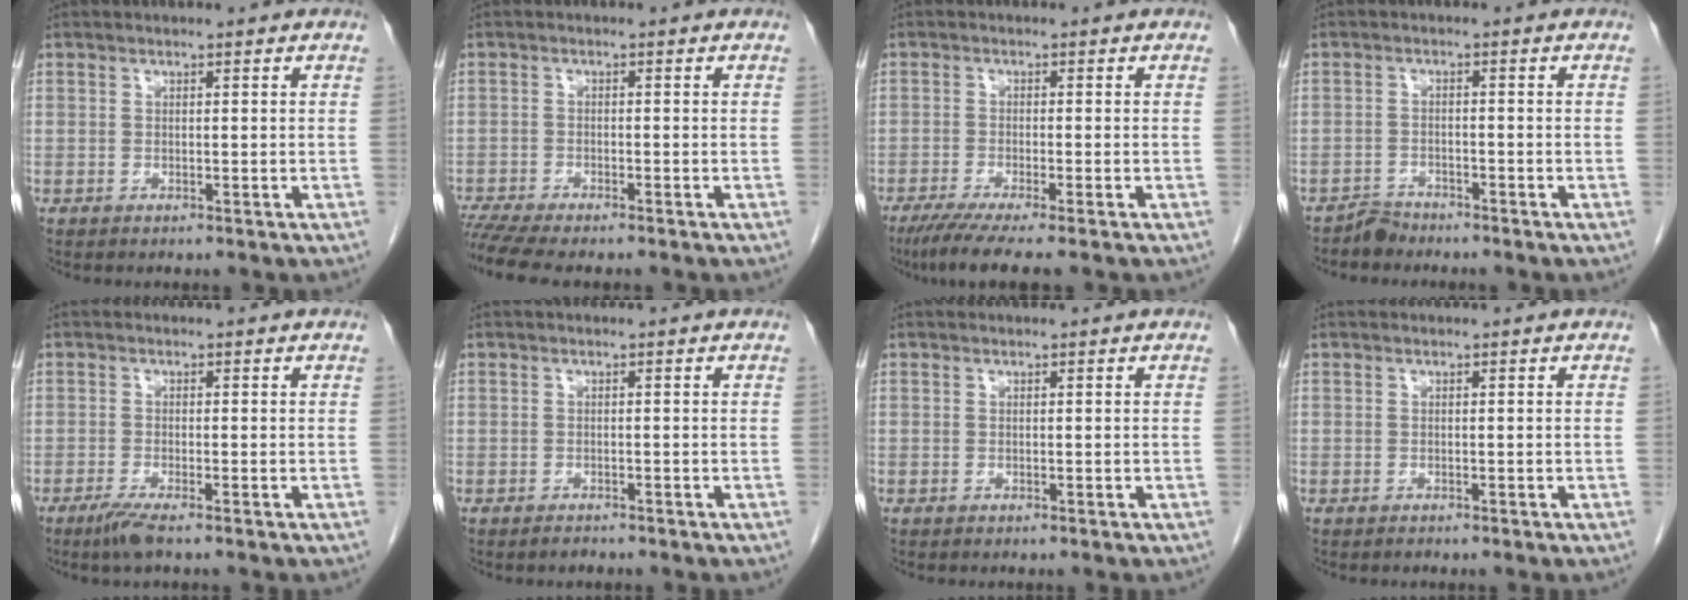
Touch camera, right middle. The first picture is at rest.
{"total": 6.9, "force": [-6.0, 0.7, 3.3], "torque": [-0.053, -0.010, -0.098]}
{"total": 6.5, "force": [-4.9, -0.2, 4.2], "torque": [-0.065, -0.017, -0.082]}
{"total": 2.1, "force": [-2.0, 0.5, -0.4], "torque": [0.005, -0.003, -0.036]}
{"total": 3.3, "force": [-2.3, -0.1, 2.3], "torque": [-0.055, -0.011, -0.049]}
{"total": 0.9, "force": [-0.8, 0.3, 0.2], "torque": [-0.006, -0.001, -0.012]}
{"total": 0.0}
{"total": 0.0}